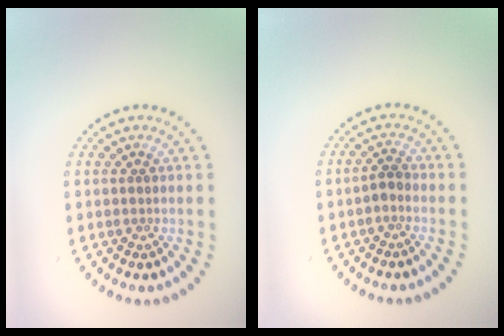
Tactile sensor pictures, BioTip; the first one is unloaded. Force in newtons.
{"total": 1.0, "press": 0.9, "slide": 0.6}